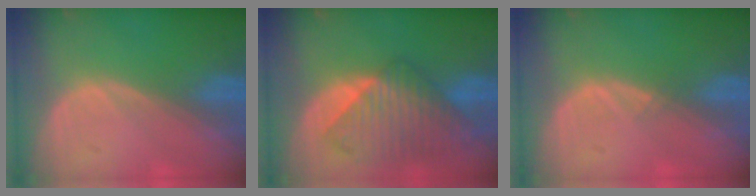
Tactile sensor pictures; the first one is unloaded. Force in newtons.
{"total": 9.4, "press": 8.3, "slide": 4.3}
{"total": 0.7, "press": 0.5, "slide": 0.4}